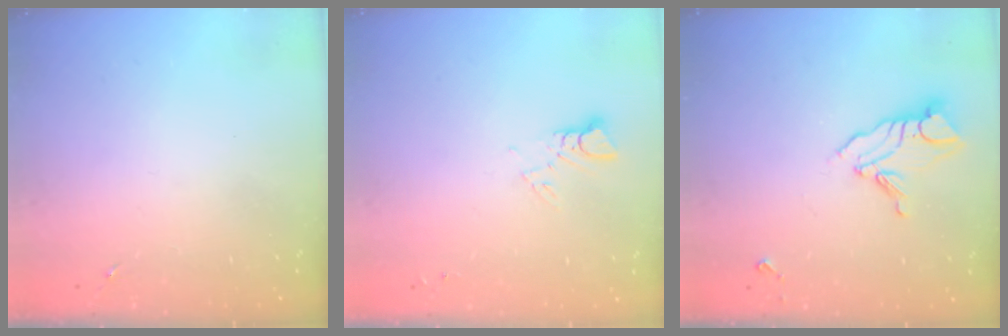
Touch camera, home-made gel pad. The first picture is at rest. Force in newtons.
{"total": 2.9, "press": 2.9, "slide": 0.2}
{"total": 10.7, "press": 10.6, "slide": 1.0}